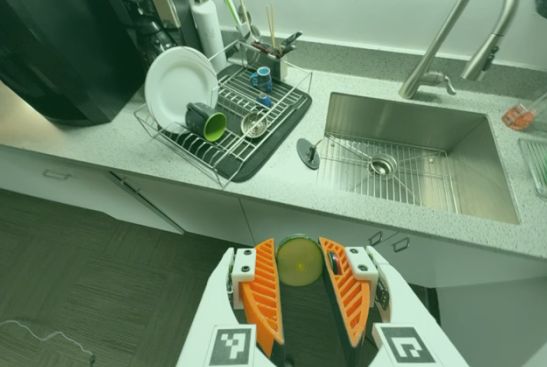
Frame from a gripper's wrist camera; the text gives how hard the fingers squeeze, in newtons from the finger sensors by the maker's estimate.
{"total": 7.2, "left": 7.0, "right": 7.3}